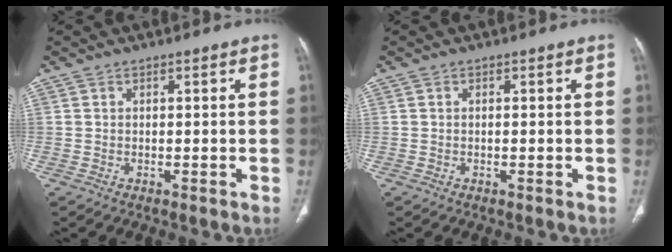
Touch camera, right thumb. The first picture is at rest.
{"total": 0.0}